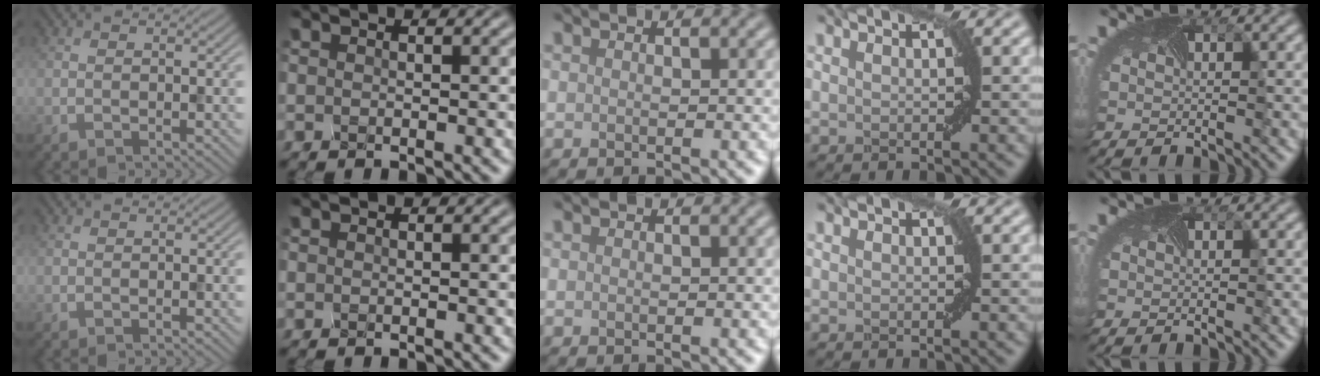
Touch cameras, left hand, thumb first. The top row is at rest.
{}